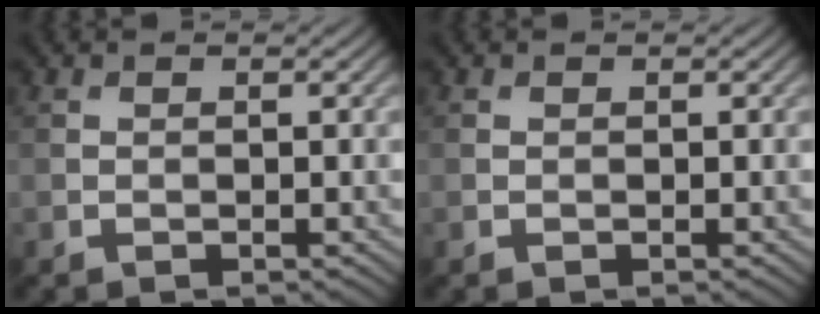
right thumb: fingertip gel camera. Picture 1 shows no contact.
{"total": 0.0}